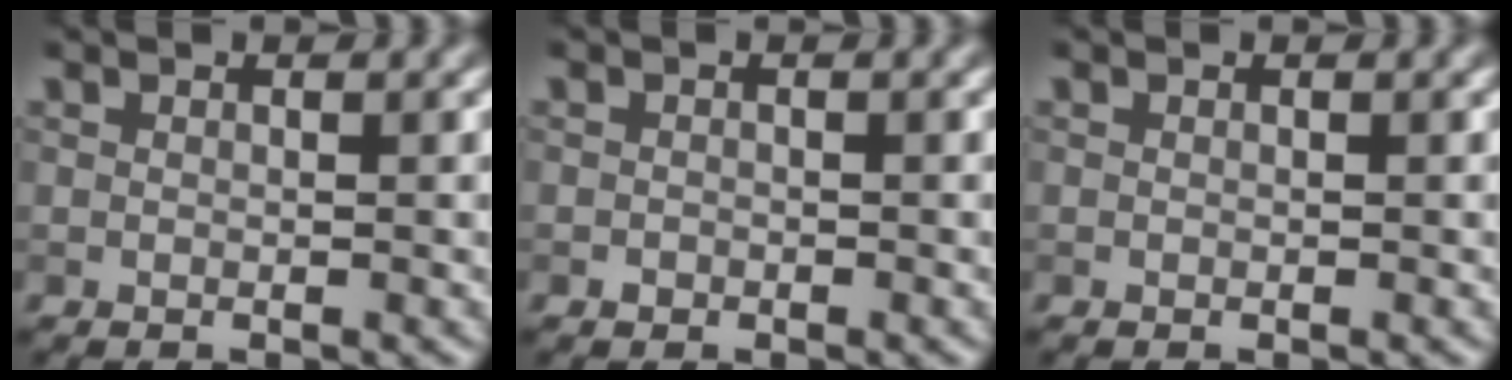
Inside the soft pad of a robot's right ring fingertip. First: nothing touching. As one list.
[{"total": 0.6, "force": [-0.3, 0.4, 0.1], "torque": [0.002, -0.004, -0.007]}, {"total": 0.0}]